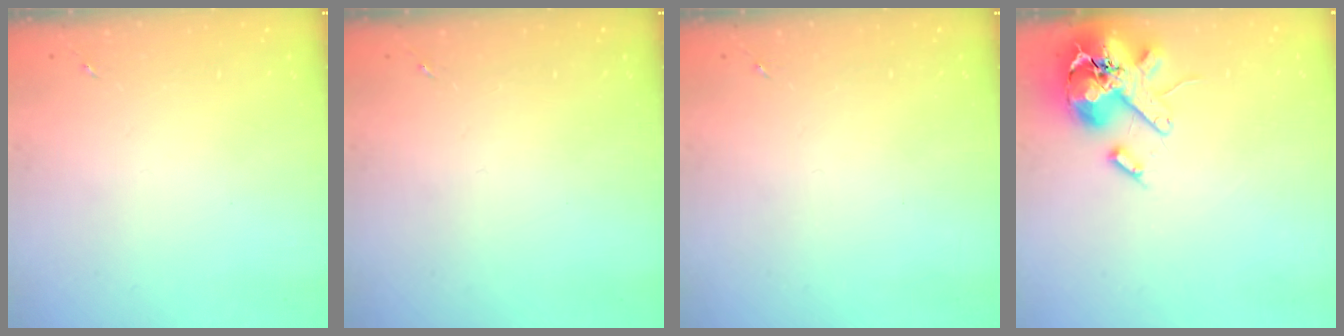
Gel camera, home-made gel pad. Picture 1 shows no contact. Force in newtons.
{"total": 0.0}
{"total": 0.0}
{"total": 16.0, "press": 15.8, "slide": 2.6}